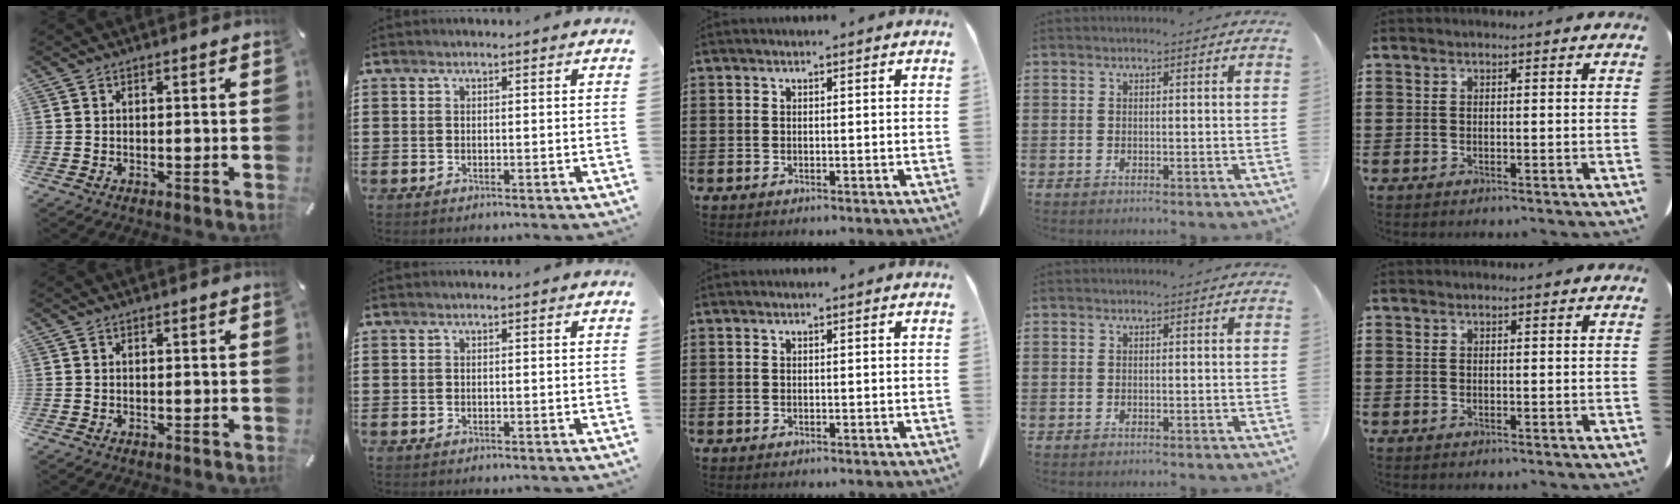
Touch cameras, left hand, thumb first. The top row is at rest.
{}